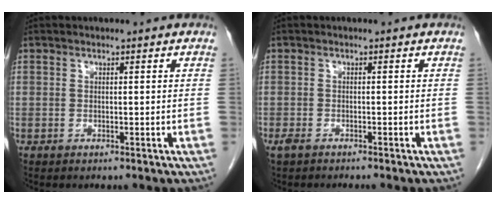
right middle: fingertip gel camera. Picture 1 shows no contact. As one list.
[{"total": 2.4, "force": [-1.9, 0.5, 1.4], "torque": [-0.026, -0.006, -0.029]}]